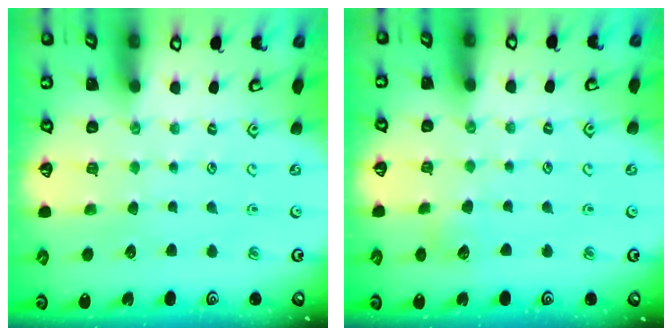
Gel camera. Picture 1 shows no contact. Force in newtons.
{"total": 4.3, "press": 4.3, "slide": 0.5}